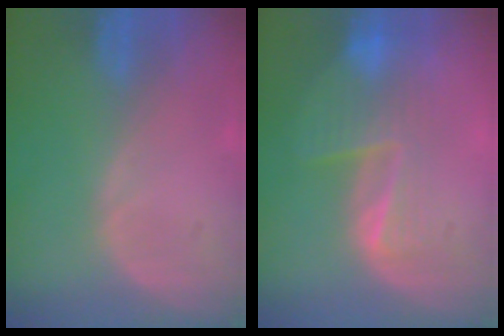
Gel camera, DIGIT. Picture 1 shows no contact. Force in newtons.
{"total": 7.6, "press": 6.7, "slide": 3.4}